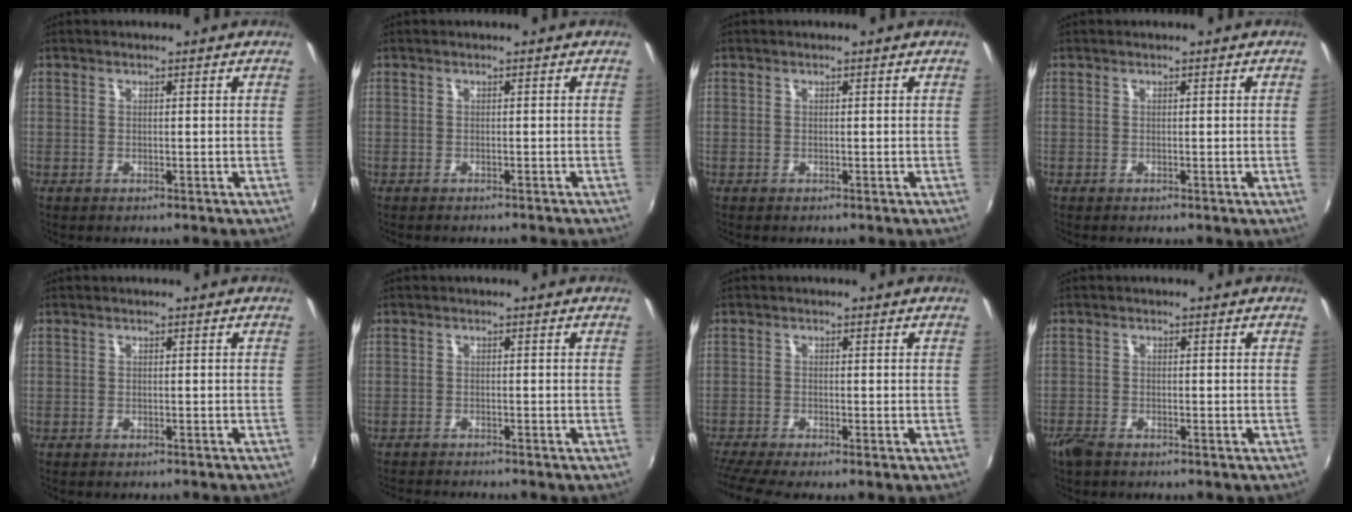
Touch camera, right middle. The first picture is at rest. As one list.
[{"total": 1.8, "force": [-1.7, 0.3, 0.6], "torque": [-0.018, -0.010, -0.026]}, {"total": 0.0}, {"total": 0.6, "force": [0.1, -0.3, 0.5], "torque": [-0.003, -0.003, 0.001]}, {"total": 1.4, "force": [-1.2, 0.4, 0.4], "torque": [-0.012, -0.007, -0.016]}, {"total": 3.4, "force": [-3.3, -0.2, 0.8], "torque": [-0.028, -0.016, -0.060]}, {"total": 5.1, "force": [-4.2, -0.5, 2.9], "torque": [-0.072, -0.026, -0.079]}, {"total": 2.8, "force": [-2.2, 1.0, 1.3], "torque": [-0.035, -0.008, -0.046]}]